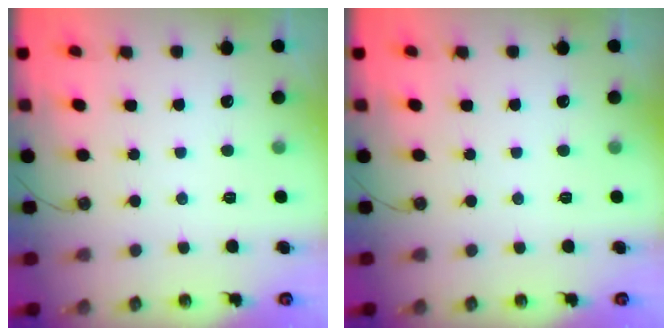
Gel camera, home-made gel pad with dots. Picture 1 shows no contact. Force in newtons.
{"total": 0.0}